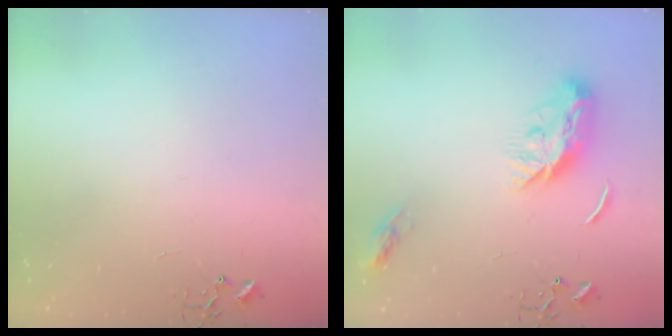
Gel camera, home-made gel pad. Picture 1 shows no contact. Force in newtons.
{"total": 11.0, "press": 11.0, "slide": 0.1}